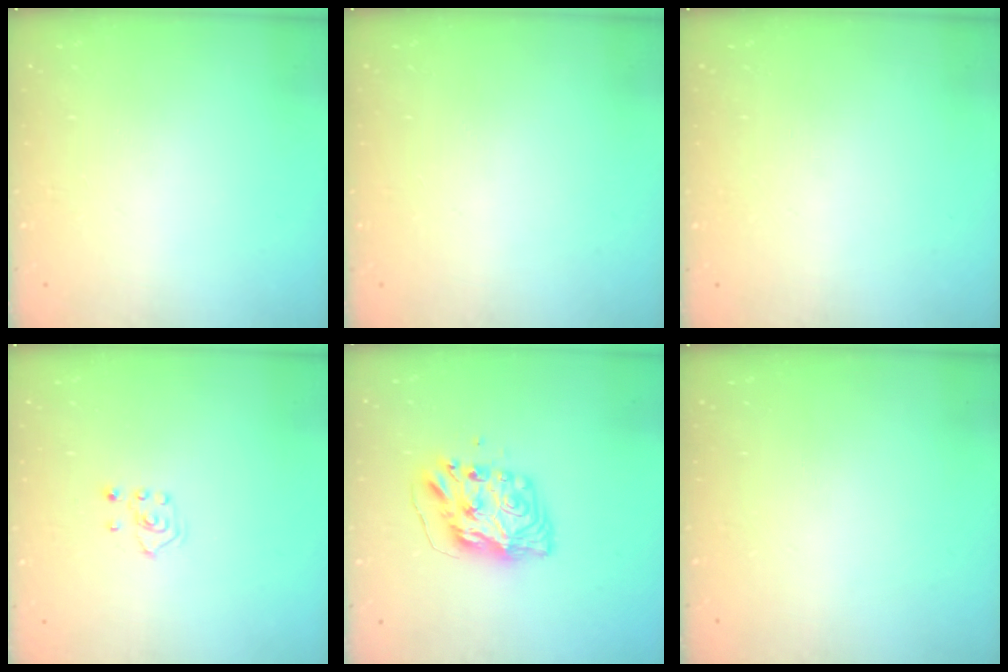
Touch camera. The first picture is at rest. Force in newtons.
{"total": 0.0}
{"total": 0.0}
{"total": 3.0, "press": 2.9, "slide": 0.7}
{"total": 9.9, "press": 9.9, "slide": 0.8}
{"total": 0.0}